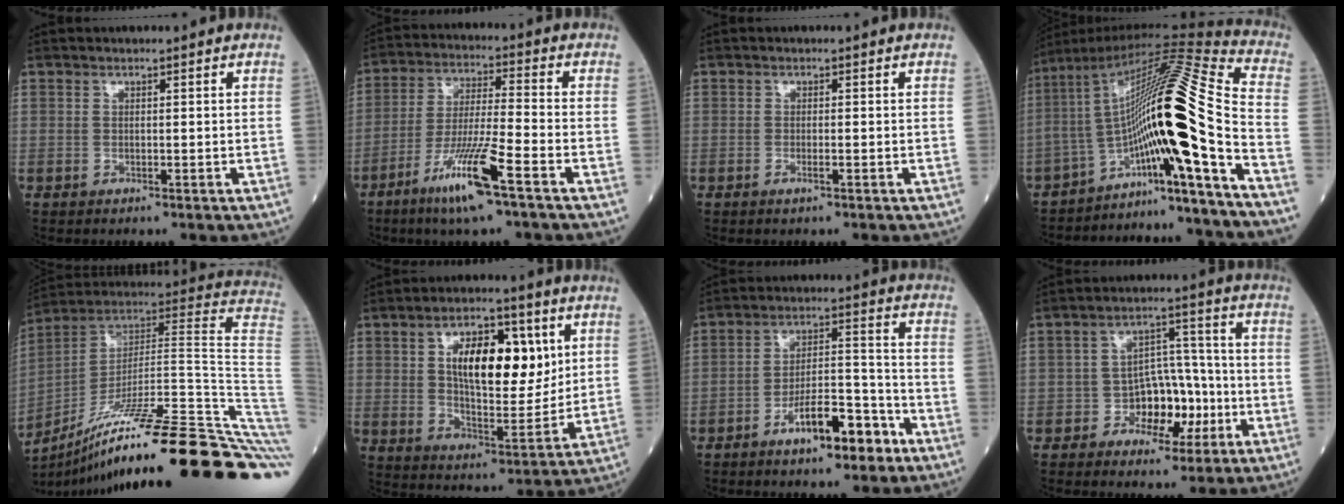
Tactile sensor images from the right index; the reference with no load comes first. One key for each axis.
{"total": 11.6, "fx": -6.5, "fy": -0.2, "fz": 9.7, "tx": -0.189, "ty": -0.024, "tz": -0.125}
{"total": 1.3, "fx": -0.6, "fy": 0.1, "fz": 1.1, "tx": -0.023, "ty": -0.002, "tz": -0.013}
{"total": 20.6, "fx": -10.4, "fy": -1.7, "fz": 17.7, "tx": -0.288, "ty": 0.026, "tz": -0.178}
{"total": 36.0, "fx": -23.4, "fy": 0.1, "fz": 27.3, "tx": -0.252, "ty": -0.014, "tz": -0.349}
{"total": 14.1, "fx": 4.1, "fy": 6.0, "fz": 12.0, "tx": -0.196, "ty": 0.010, "tz": 0.071}
{"total": 9.8, "fx": -5.8, "fy": 2.7, "fz": 7.4, "tx": -0.125, "ty": 0.017, "tz": -0.095}
{"total": 8.1, "fx": -2.7, "fy": 4.9, "fz": 5.8, "tx": -0.089, "ty": 0.023, "tz": -0.042}